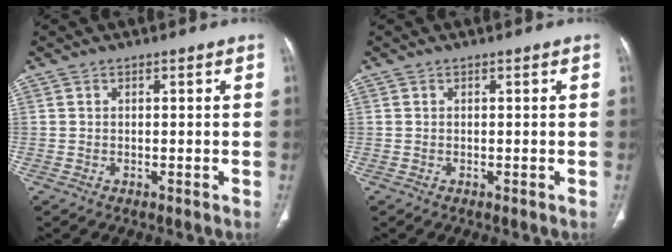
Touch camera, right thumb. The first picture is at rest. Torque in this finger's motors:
{"motor_torque": [0.13, 0.14, -0.29, 0.29, 0.00]}